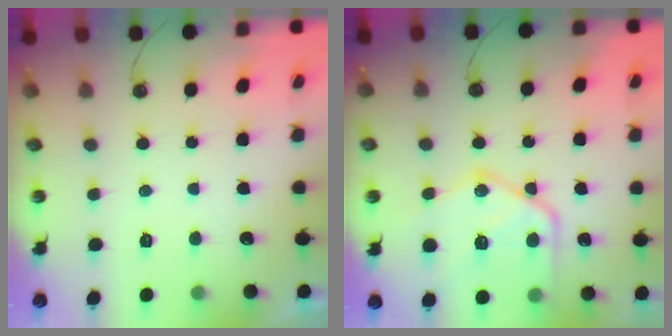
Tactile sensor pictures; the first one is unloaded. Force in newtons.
{"total": 18.8, "press": 18.7, "slide": 1.5}